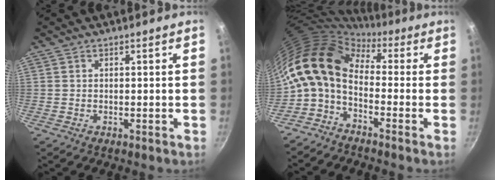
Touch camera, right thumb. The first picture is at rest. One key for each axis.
{"total": 12.8, "fx": 0.5, "fy": 8.1, "fz": 10.0, "tx": -0.189, "ty": 0.025, "tz": -0.013}